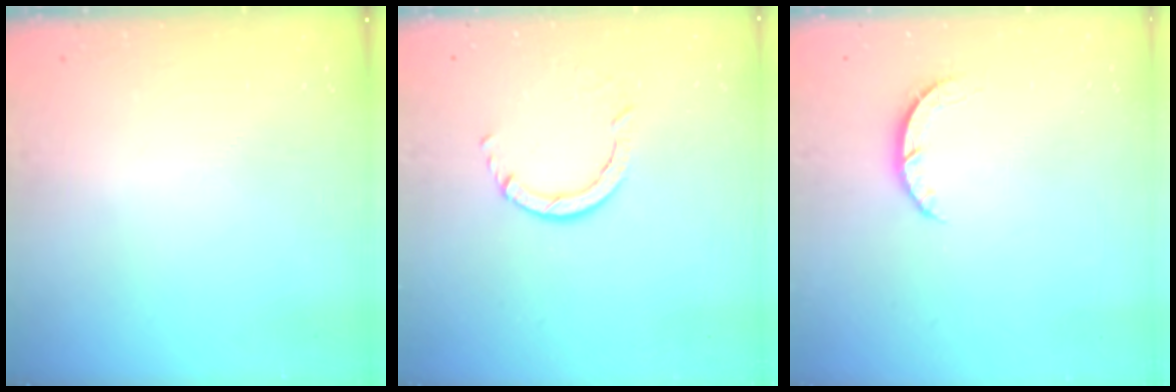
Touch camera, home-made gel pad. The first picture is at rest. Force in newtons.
{"total": 3.0, "press": 3.0, "slide": 0.4}
{"total": 2.7, "press": 2.7, "slide": 0.4}